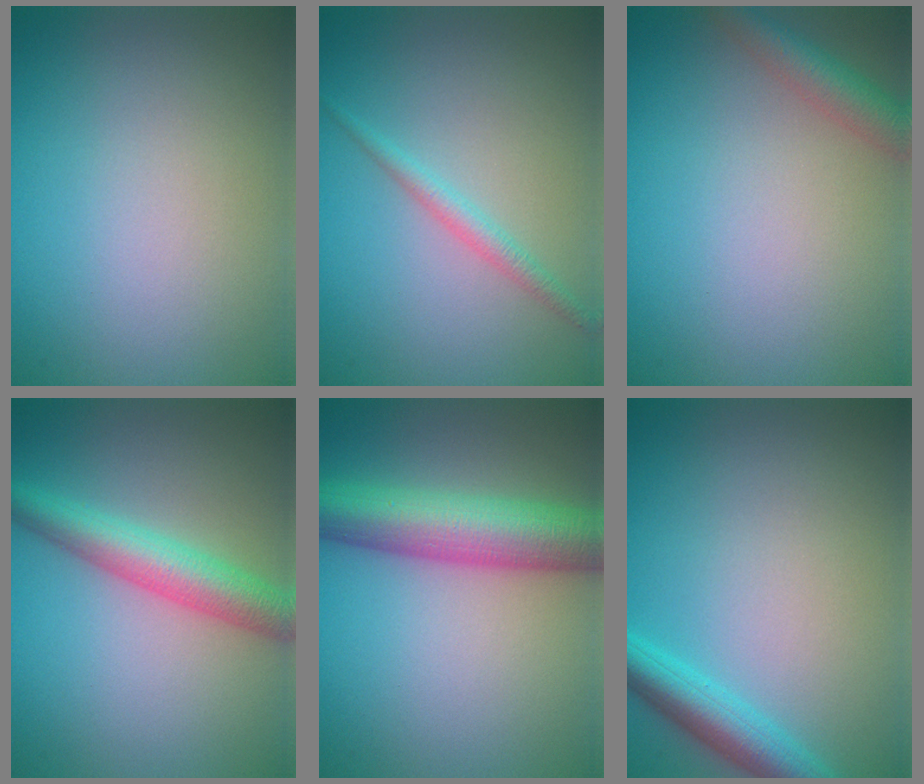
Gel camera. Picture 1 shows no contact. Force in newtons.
{"total": 1.6, "press": 1.6, "slide": 0.1}
{"total": 3.0, "press": 3.0, "slide": 0.1}
{"total": 4.8, "press": 4.8, "slide": 0.1}
{"total": 8.0, "press": 8.0, "slide": 0.3}
{"total": 3.9, "press": 3.9, "slide": 0.2}